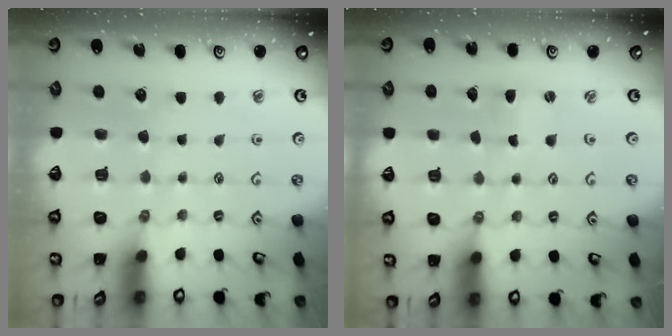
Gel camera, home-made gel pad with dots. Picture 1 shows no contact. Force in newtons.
{"total": 0.9, "press": 0.8, "slide": 0.1}